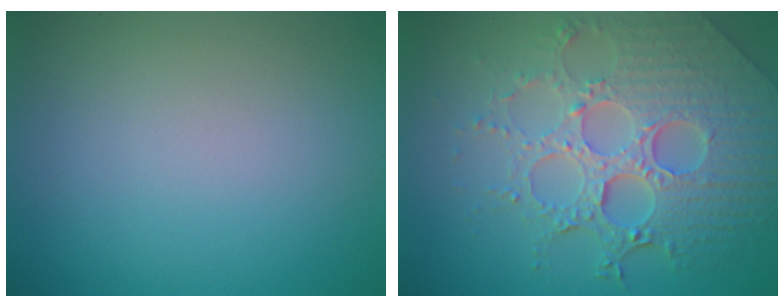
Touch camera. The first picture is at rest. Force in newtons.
{"total": 8.3, "press": 6.0, "slide": 5.7}